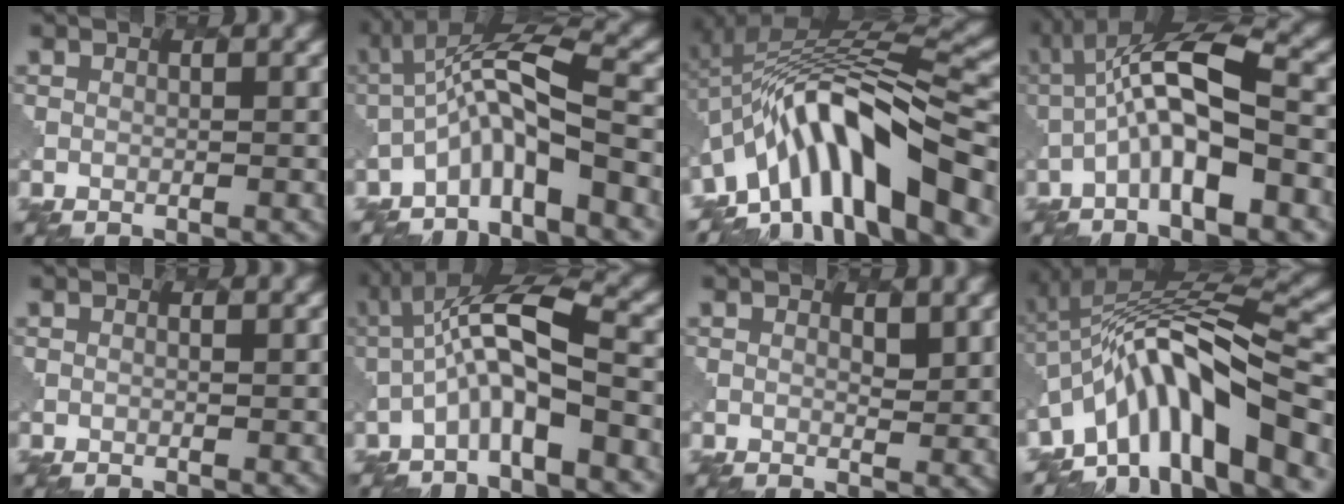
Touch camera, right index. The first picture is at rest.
{"total": 6.7, "force": [-3.0, 1.3, 5.8], "torque": [-0.107, 0.020, -0.060]}
{"total": 11.8, "force": [-5.8, 3.4, 9.7], "torque": [-0.145, 0.022, -0.092]}
{"total": 8.5, "force": [-2.0, 2.1, 8.0], "torque": [-0.144, 0.023, -0.038]}
{"total": 0.0}
{"total": 6.1, "force": [-1.9, 1.2, 5.7], "torque": [-0.107, 0.021, -0.041]}
{"total": 1.3, "force": [1.0, 0.5, 0.8], "torque": [-0.013, -0.006, 0.022]}
{"total": 10.6, "force": [-5.3, 2.8, 8.8], "torque": [-0.131, 0.017, -0.088]}